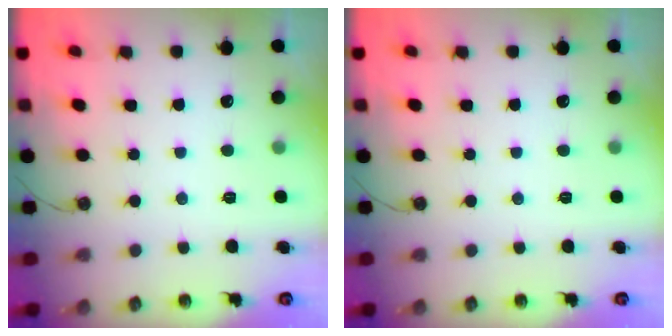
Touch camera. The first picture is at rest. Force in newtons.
{"total": 0.0}